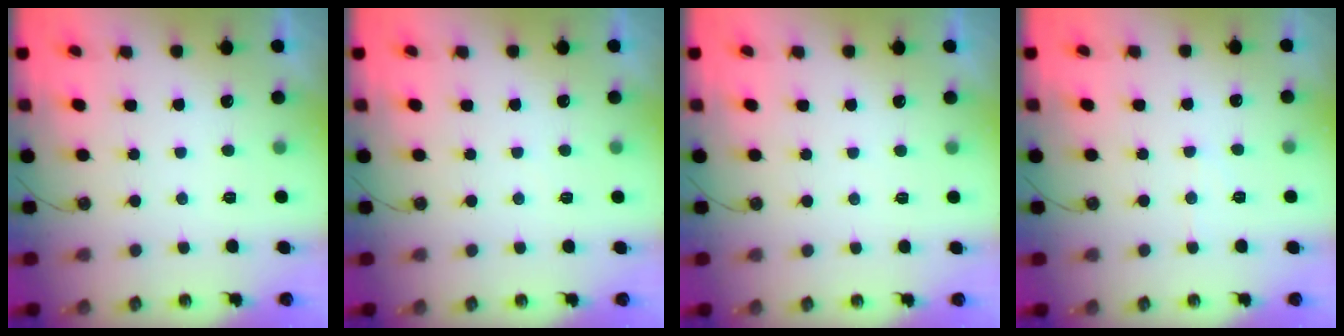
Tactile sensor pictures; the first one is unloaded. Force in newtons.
{"total": 3.1, "press": 3.1, "slide": 0.5}
{"total": 3.0, "press": 3.0, "slide": 0.3}
{"total": 5.8, "press": 5.7, "slide": 1.0}